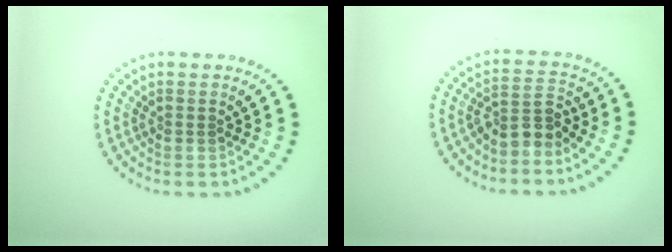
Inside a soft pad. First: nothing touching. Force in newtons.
{"total": 2.7, "press": 2.2, "slide": 1.6}